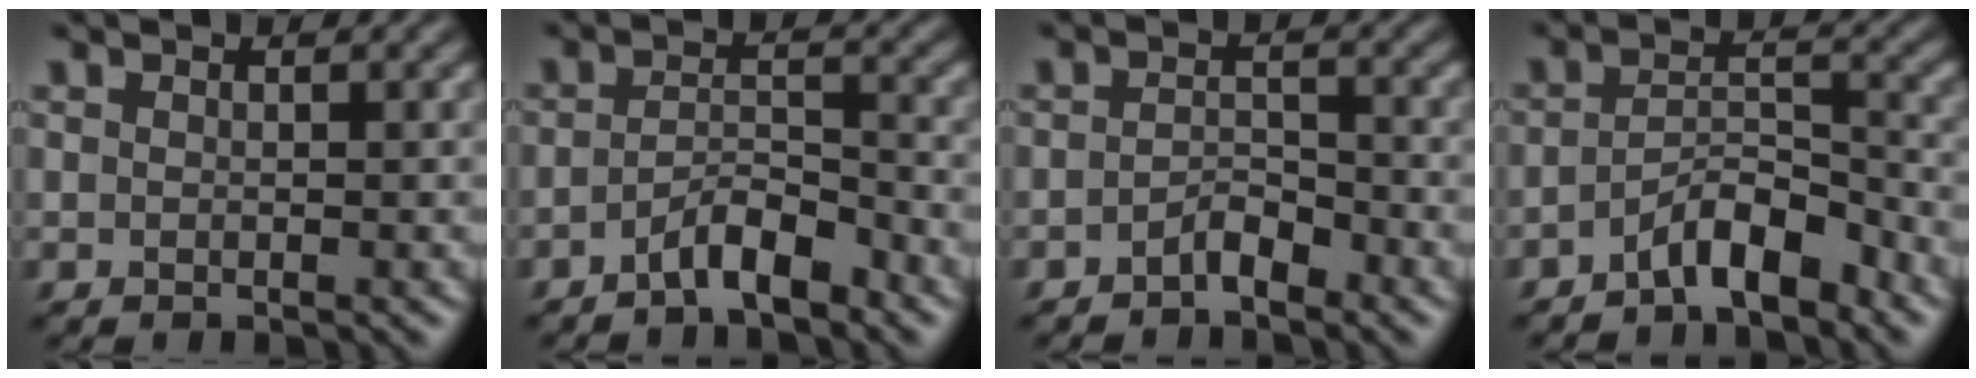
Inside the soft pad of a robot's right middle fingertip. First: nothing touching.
{"total": 3.4, "force": [-2.4, 0.9, 2.2], "torque": [-0.041, 0.009, -0.046]}
{"total": 1.8, "force": [-1.4, 0.6, 0.9], "torque": [-0.018, 0.007, -0.028]}
{"total": 4.3, "force": [-3.0, 1.3, 2.8], "torque": [-0.046, 0.011, -0.056]}